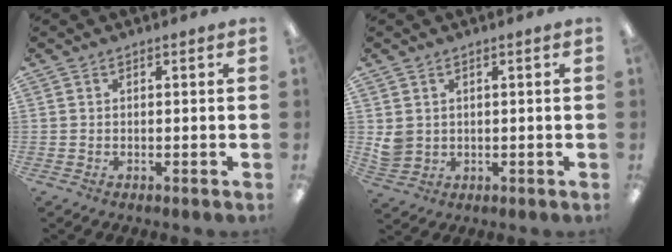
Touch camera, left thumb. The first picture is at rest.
{"total": 3.7, "force": [1.6, 3.1, 1.1], "torque": [-0.019, -0.002, 0.033]}